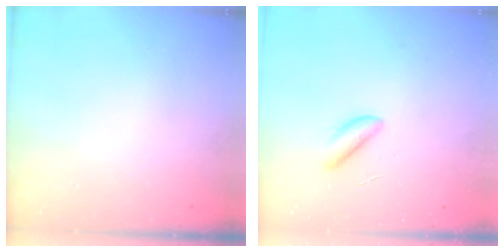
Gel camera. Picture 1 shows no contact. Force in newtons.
{"total": 2.8, "press": 2.7, "slide": 0.3}